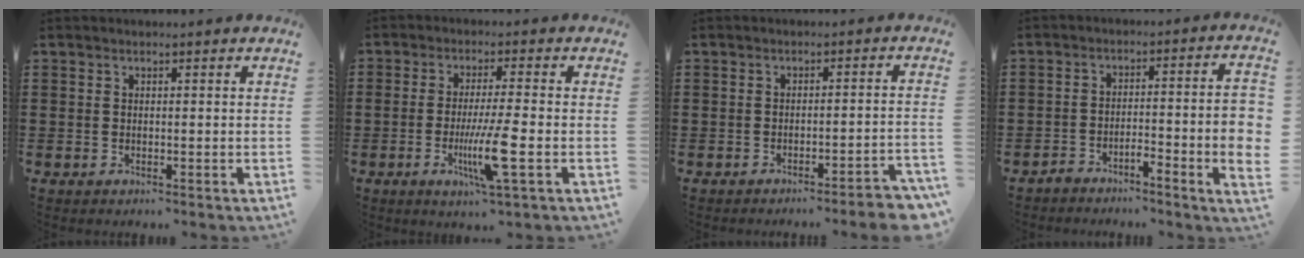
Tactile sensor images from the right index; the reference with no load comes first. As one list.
[{"total": 8.4, "force": [-2.3, 0.6, 8.0], "torque": [-0.152, -0.020, -0.044]}, {"total": 3.4, "force": [-2.9, -0.4, 1.6], "torque": [-0.027, -0.012, -0.058]}, {"total": 5.3, "force": [-2.6, 0.3, 4.6], "torque": [-0.077, -0.004, -0.048]}]